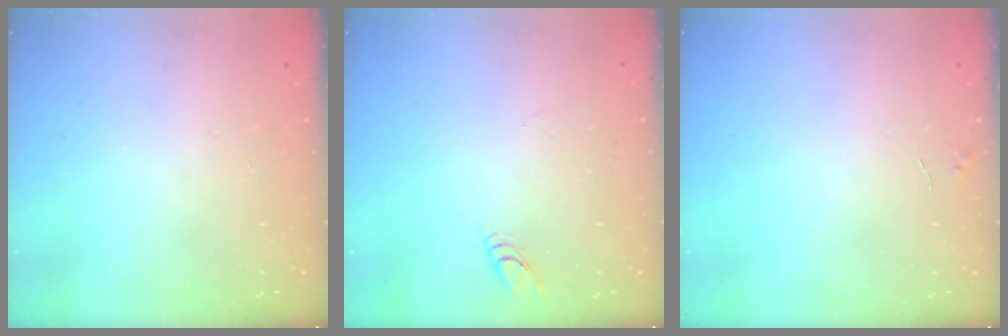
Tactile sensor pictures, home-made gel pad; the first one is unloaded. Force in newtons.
{"total": 2.8, "press": 2.8, "slide": 0.2}
{"total": 2.8, "press": 2.8, "slide": 0.3}